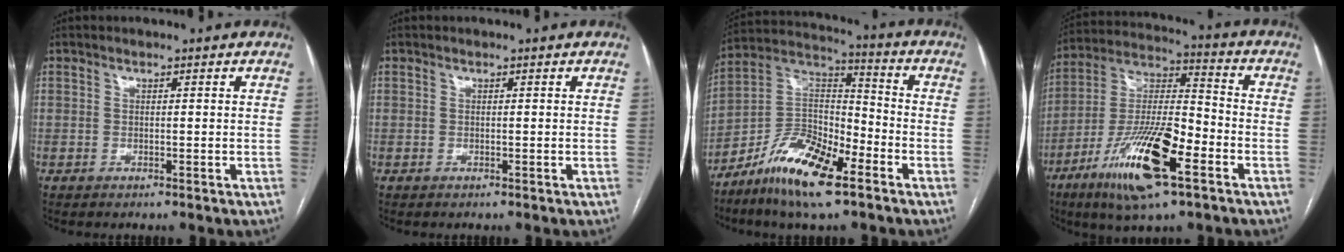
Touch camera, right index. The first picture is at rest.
{"total": 0.0}
{"total": 13.9, "force": [-8.8, 4.1, 9.9], "torque": [-0.192, 0.013, -0.163]}
{"total": 18.0, "force": [-8.8, 3.6, 15.3], "torque": [-0.310, -0.022, -0.154]}